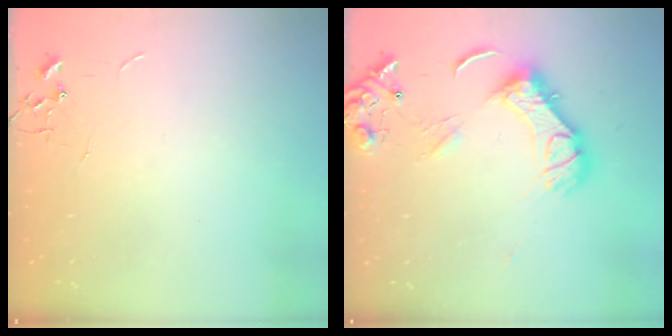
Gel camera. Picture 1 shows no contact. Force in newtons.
{"total": 14.8, "press": 14.8, "slide": 1.5}